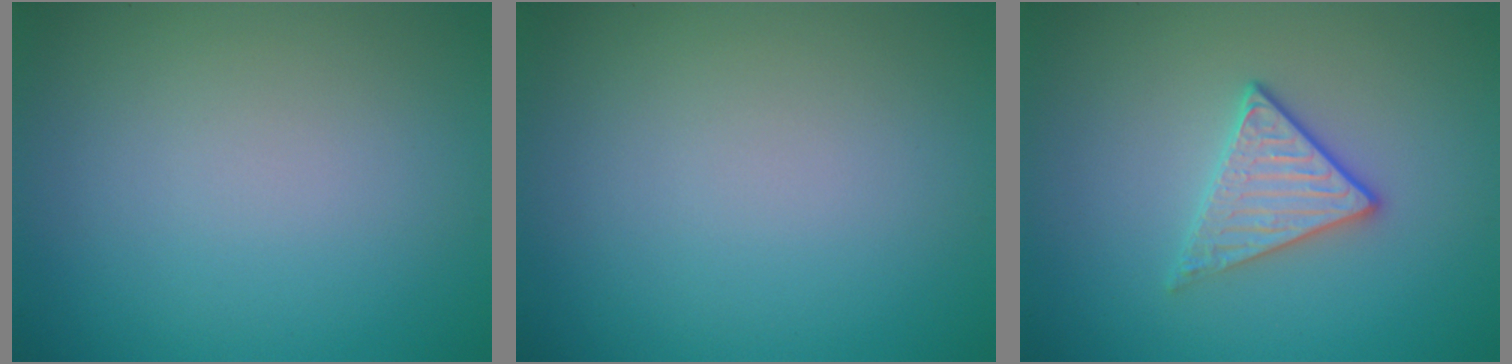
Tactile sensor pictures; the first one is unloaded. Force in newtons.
{"total": 0.0}
{"total": 2.8, "press": 2.6, "slide": 1.1}